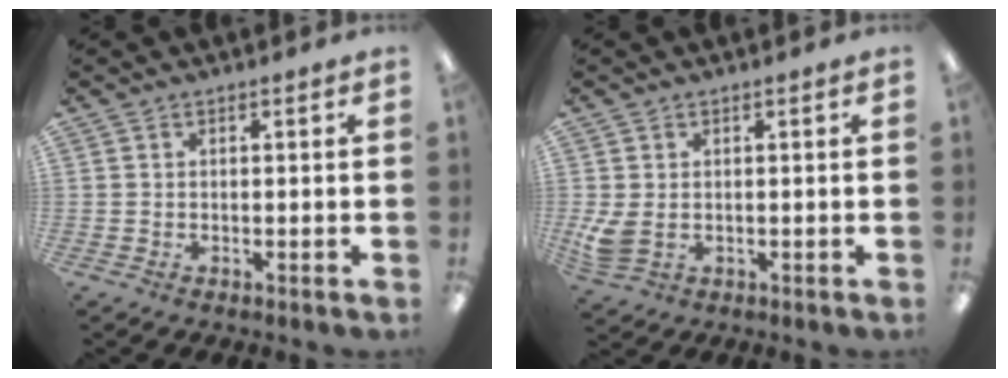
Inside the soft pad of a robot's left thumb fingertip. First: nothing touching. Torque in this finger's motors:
{"motor_torque": [0.00, 0.15, 0.44, -0.45, 0.02]}